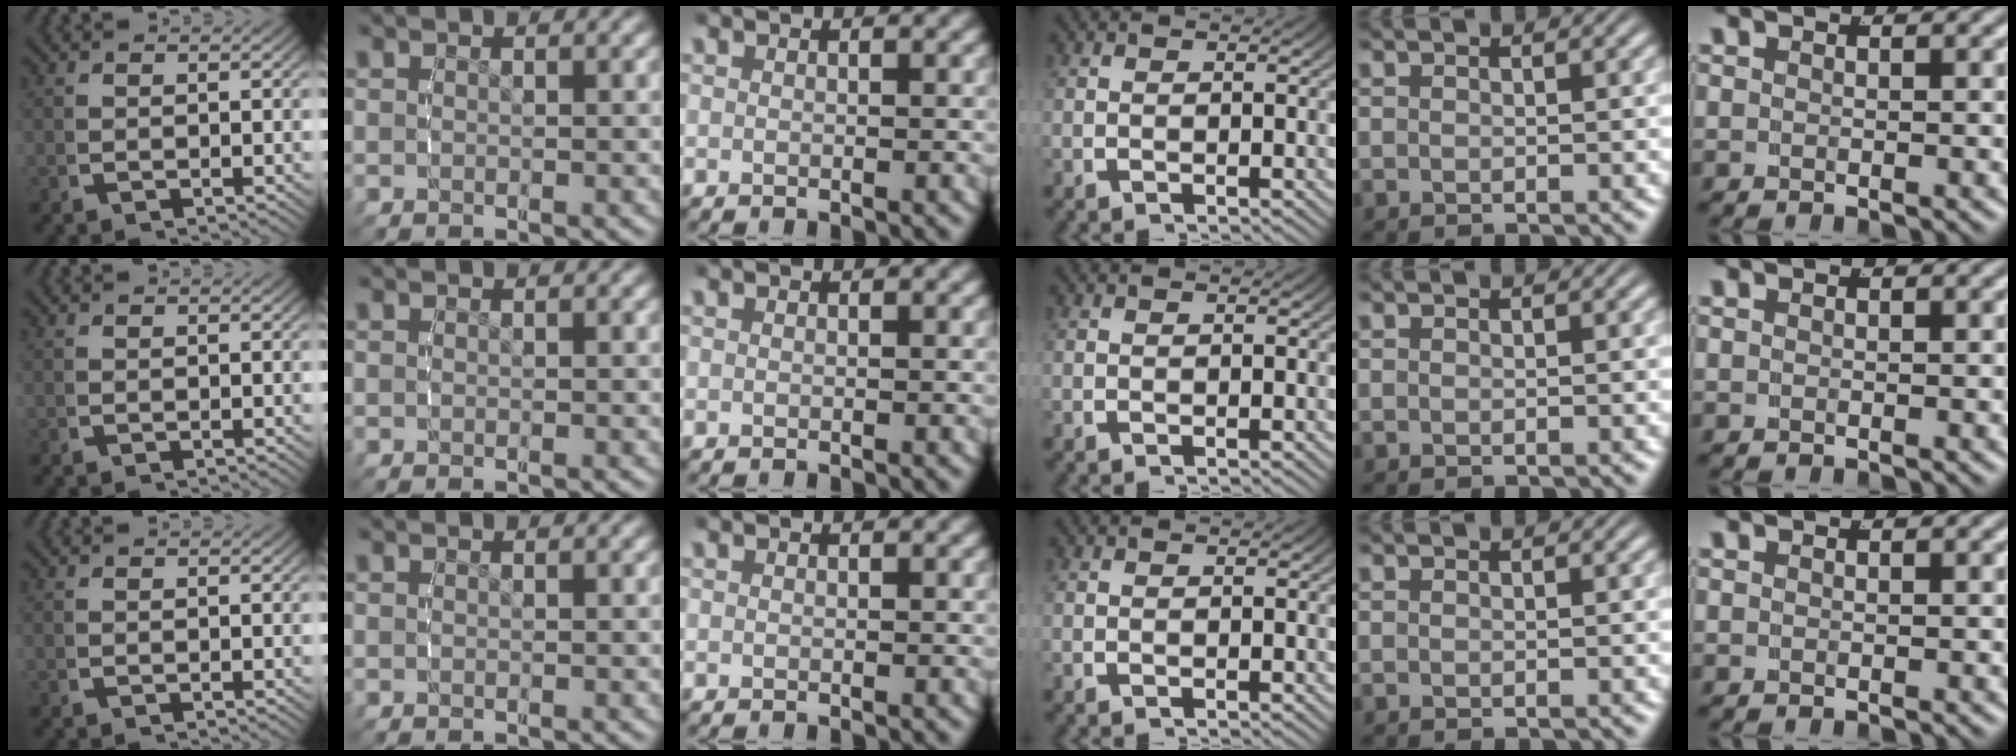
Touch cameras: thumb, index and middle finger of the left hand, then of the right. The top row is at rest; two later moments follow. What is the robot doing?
{"motion": "reach", "object": "jacket"}